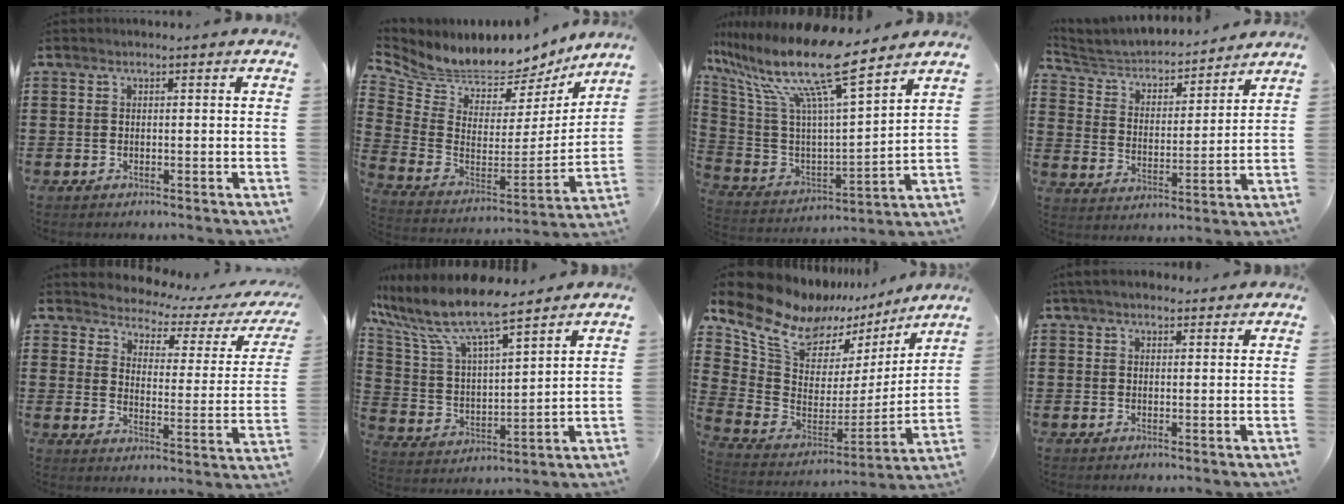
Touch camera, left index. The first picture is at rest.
{"total": 5.7, "force": [5.2, 2.3, 0.4], "torque": [-0.047, -0.054, 0.088]}
{"total": 15.7, "force": [11.2, 2.3, 10.8], "torque": [-0.241, -0.065, 0.184]}
{"total": 3.9, "force": [3.6, 1.2, 0.6], "torque": [-0.035, -0.028, 0.054]}
{"total": 2.5, "force": [2.3, 0.7, 0.7], "torque": [-0.033, -0.021, 0.028]}
{"total": 9.0, "force": [7.6, 1.5, 4.7], "torque": [-0.123, -0.042, 0.127]}
{"total": 11.2, "force": [8.8, 5.7, 4.1], "torque": [-0.124, -0.063, 0.153]}
{"total": 3.1, "force": [2.6, 1.1, 1.2], "torque": [-0.030, 0.004, 0.049]}